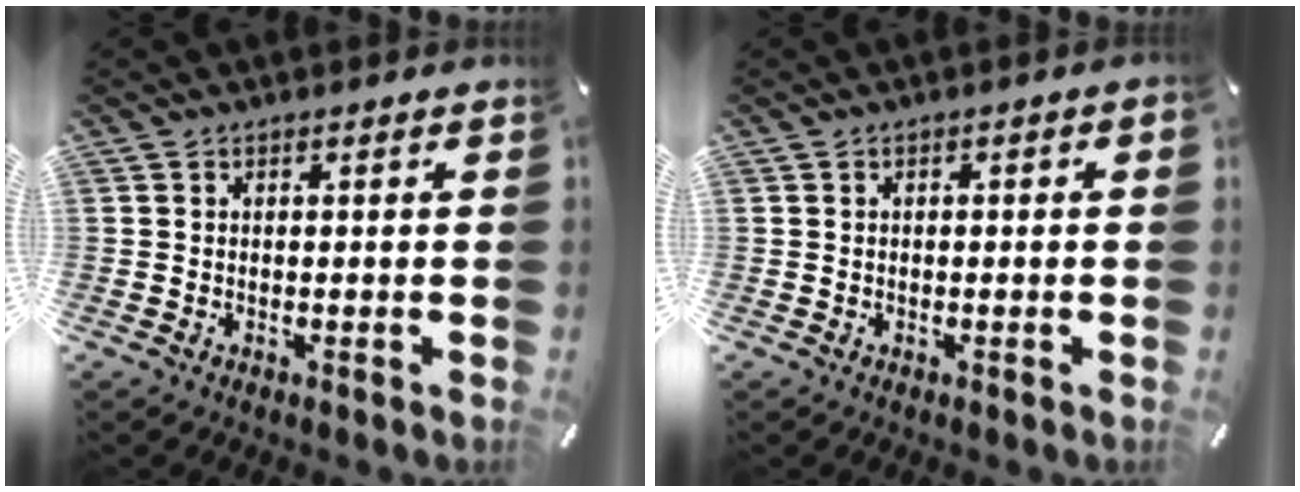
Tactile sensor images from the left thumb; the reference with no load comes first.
{"total": 1.1, "force": [-0.4, 0.3, 0.9], "torque": [-0.017, 0.001, -0.008]}